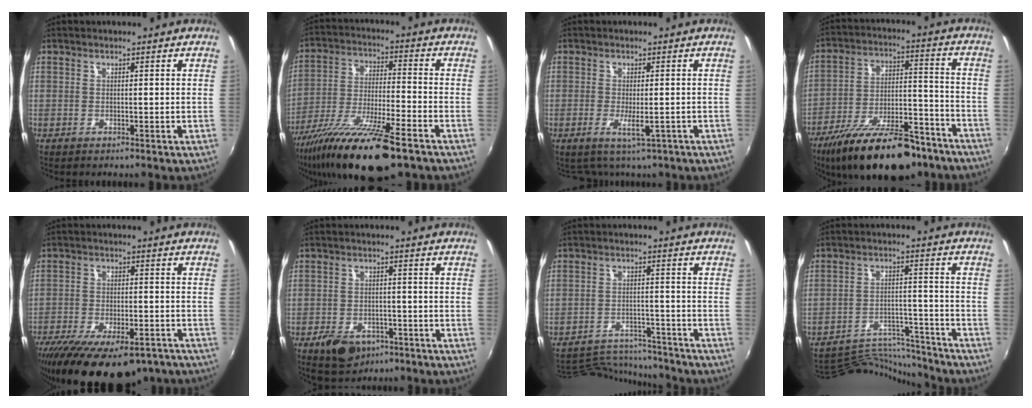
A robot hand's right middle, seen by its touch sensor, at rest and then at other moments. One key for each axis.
{"total": 19.7, "fx": -13.8, "fy": 2.9, "fz": 13.7, "tx": -0.264, "ty": -0.050, "tz": -0.245}
{"total": 3.4, "fx": -1.5, "fy": 1.1, "fz": 2.8, "tx": -0.051, "ty": -0.008, "tz": -0.019}
{"total": 23.2, "fx": -17.0, "fy": 8.4, "fz": 13.4, "tx": -0.236, "ty": -0.016, "tz": -0.252}
{"total": 22.3, "fx": -15.7, "fy": 8.6, "fz": 13.3, "tx": -0.259, "ty": -0.048, "tz": -0.221}
{"total": 8.3, "fx": -5.0, "fy": 5.1, "fz": 4.2, "tx": -0.100, "ty": -0.007, "tz": -0.072}
{"total": 12.5, "fx": -11.9, "fy": 2.6, "fz": 2.7, "tx": -0.076, "ty": 0.014, "tz": -0.175}
{"total": 12.2, "fx": -12.1, "fy": 1.0, "fz": 1.2, "tx": -0.042, "ty": 0.012, "tz": -0.191}